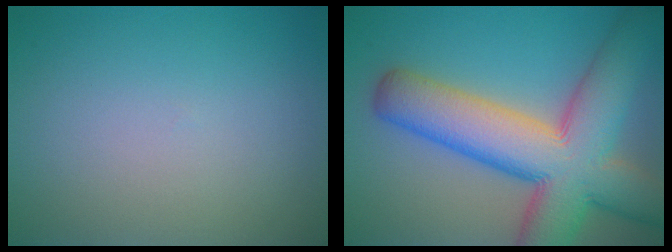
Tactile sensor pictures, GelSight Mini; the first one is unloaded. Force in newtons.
{"total": 12.8, "press": 12.7, "slide": 0.6}